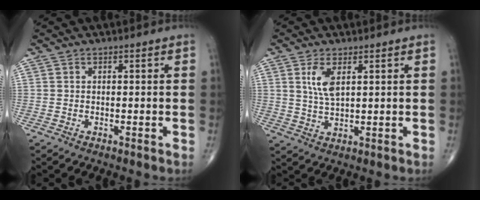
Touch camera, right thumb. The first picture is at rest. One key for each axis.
{"total": 4.9, "fx": 1.8, "fy": 1.9, "fz": 4.1, "tx": -0.081, "ty": -0.009, "tz": 0.041}